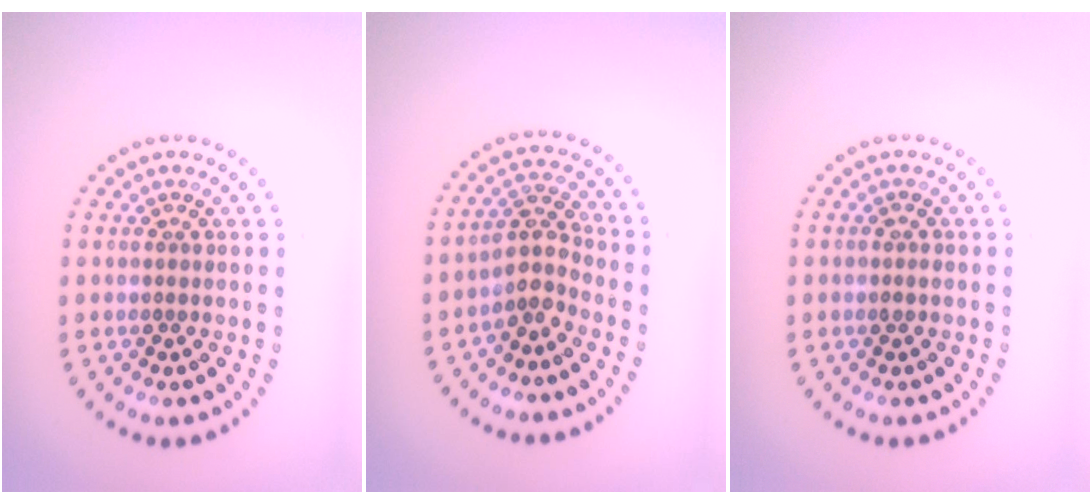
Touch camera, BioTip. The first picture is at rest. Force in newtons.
{"total": 2.9, "press": 2.3, "slide": 1.8}
{"total": 0.7, "press": 0.7, "slide": 0.3}